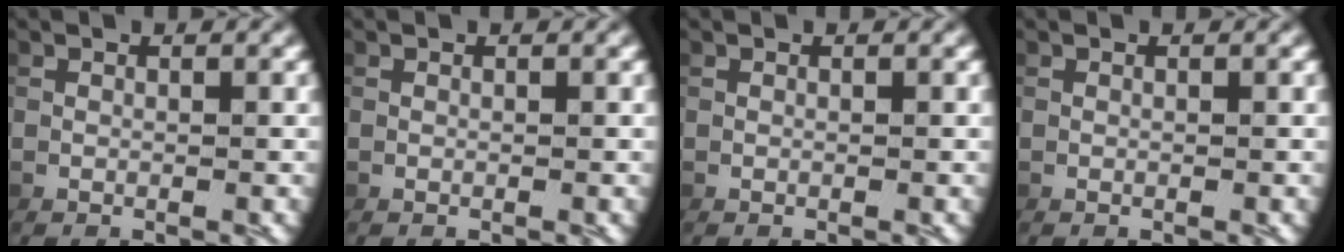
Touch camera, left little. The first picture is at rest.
{"total": 0.0}
{"total": 0.0}
{"total": 0.0}